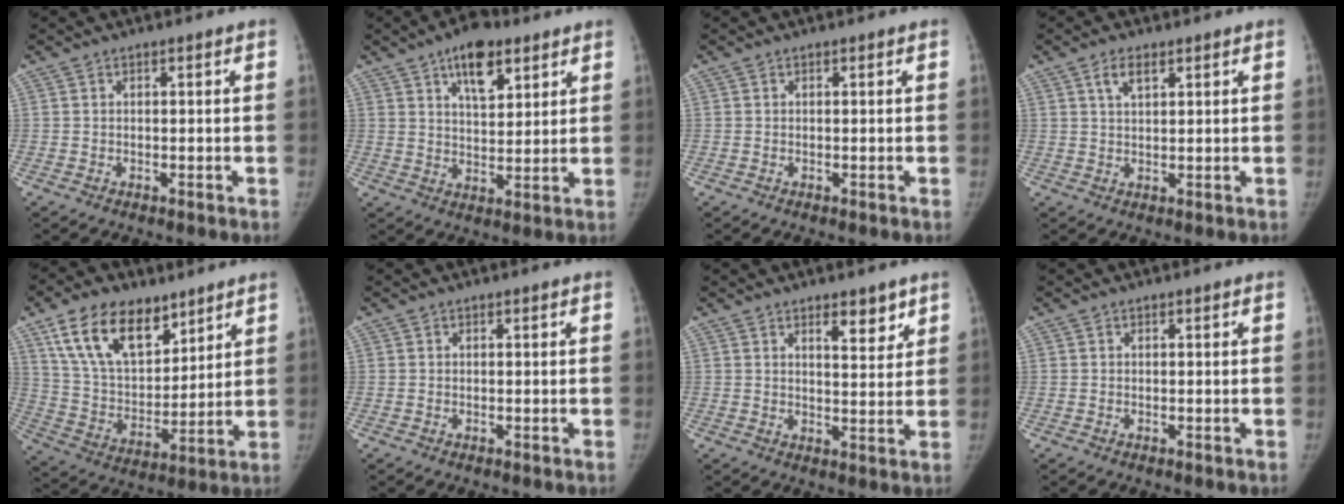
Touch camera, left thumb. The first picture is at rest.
{"total": 9.8, "force": [5.6, 4.8, 6.5], "torque": [-0.074, -0.024, 0.091]}
{"total": 0.0}
{"total": 3.4, "force": [1.9, 1.6, 2.3], "torque": [-0.037, -0.004, 0.037]}
{"total": 18.4, "force": [11.0, 10.3, 10.5], "torque": [-0.141, -0.043, 0.206]}
{"total": 0.0}
{"total": 5.6, "force": [3.6, 2.1, 3.7], "torque": [-0.032, -0.026, 0.051]}
{"total": 0.0}